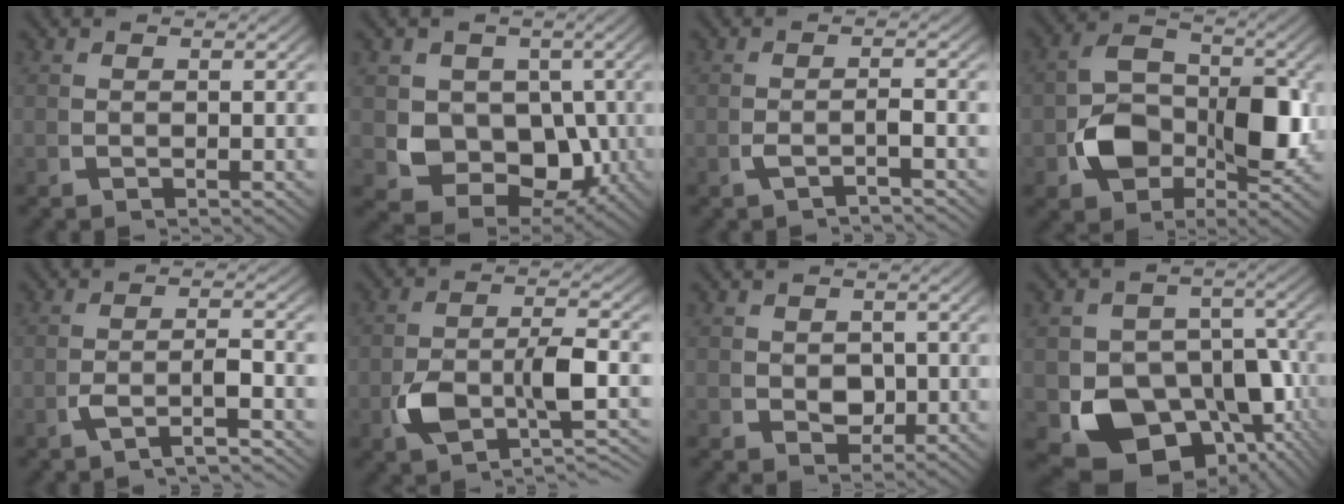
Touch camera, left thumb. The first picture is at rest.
{"total": 10.4, "force": [-1.0, 8.6, 5.9], "torque": [-0.141, -0.057, 0.000]}
{"total": 1.7, "force": [-1.1, 0.2, 1.3], "torque": [-0.033, 0.002, -0.019]}
{"total": 9.5, "force": [-1.5, 6.4, 6.9], "torque": [-0.132, -0.026, -0.020]}
{"total": 2.8, "force": [-1.6, 0.6, 2.3], "torque": [-0.050, 0.000, -0.028]}
{"total": 6.4, "force": [-3.6, 2.5, 4.6], "torque": [-0.101, -0.013, -0.053]}
{"total": 2.6, "force": [0.1, 2.1, 1.5], "torque": [-0.022, -0.011, 0.009]}
{"total": 14.5, "force": [-4.8, 10.7, 8.6], "torque": [-0.174, -0.073, -0.054]}